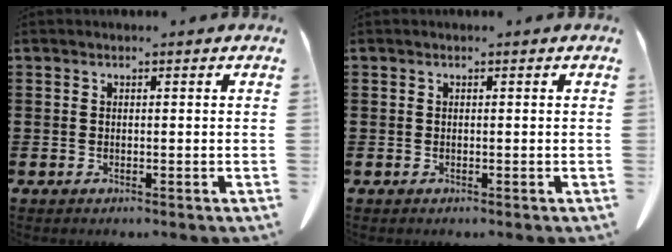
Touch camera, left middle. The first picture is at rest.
{"total": 0.0}